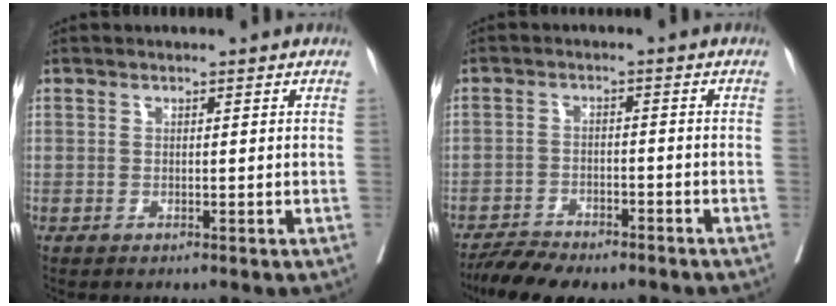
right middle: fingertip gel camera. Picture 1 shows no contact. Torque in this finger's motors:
{"motor_torque": [0.26, -0.29, 0.11, 0.04]}